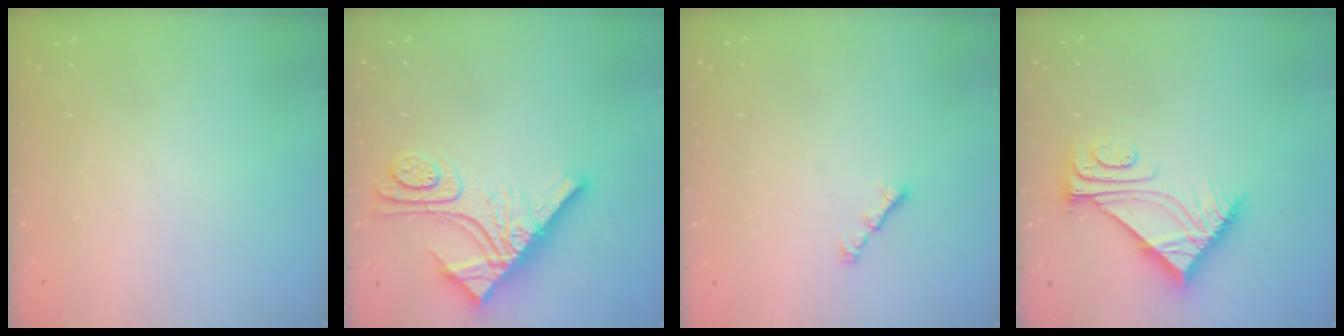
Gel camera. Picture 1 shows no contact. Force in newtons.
{"total": 13.7, "press": 13.6, "slide": 1.2}
{"total": 1.9, "press": 1.8, "slide": 0.6}
{"total": 8.9, "press": 8.9, "slide": 0.2}